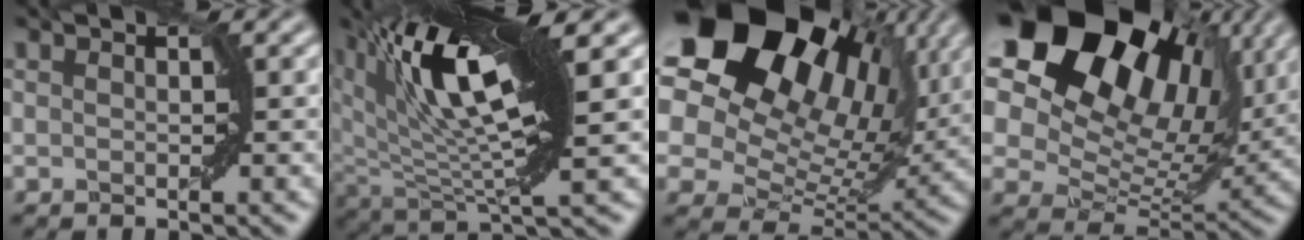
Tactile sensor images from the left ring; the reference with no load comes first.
{"total": 11.5, "force": [5.2, 3.4, 9.6], "torque": [-0.191, 0.013, 0.094]}
{"total": 19.4, "force": [10.2, 12.5, 10.7], "torque": [-0.194, 0.071, 0.152]}
{"total": 17.0, "force": [9.1, 10.7, 9.5], "torque": [-0.174, 0.038, 0.154]}